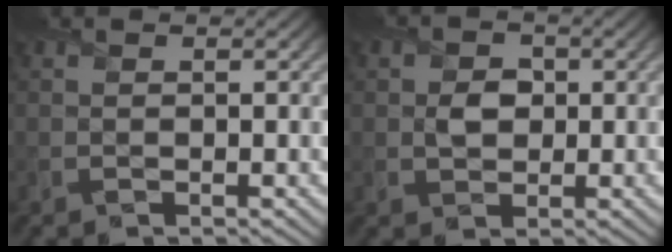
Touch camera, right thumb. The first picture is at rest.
{"total": 2.7, "force": [0.0, 2.3, 1.4], "torque": [-0.031, -0.003, -0.006]}